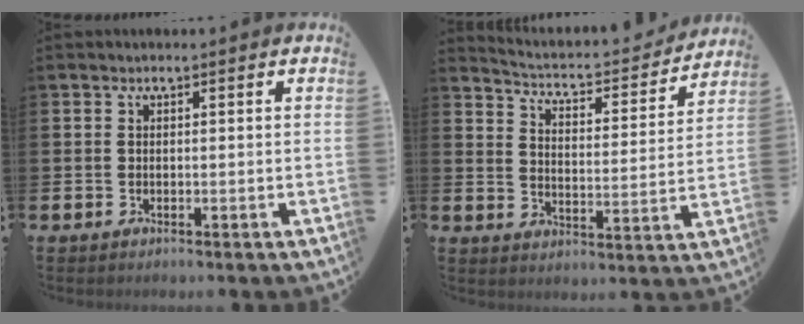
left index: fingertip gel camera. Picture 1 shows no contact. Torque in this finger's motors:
{"motor_torque": [0.35, -1.78, 0.14, -0.01]}